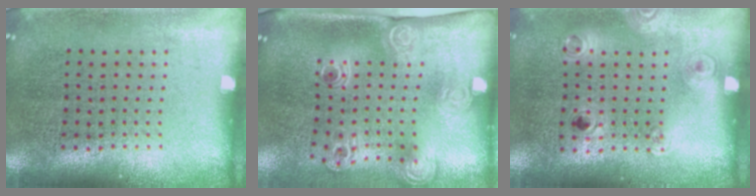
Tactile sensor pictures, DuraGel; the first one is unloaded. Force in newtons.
{"total": 2.1, "press": 1.5, "slide": 1.5}
{"total": 1.2, "press": 0.8, "slide": 0.8}